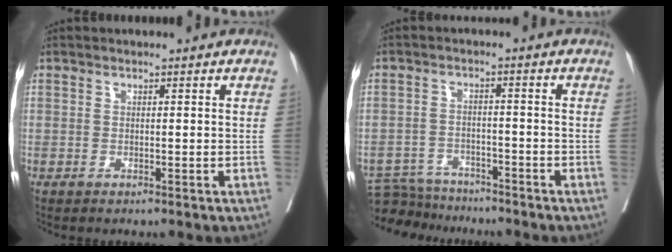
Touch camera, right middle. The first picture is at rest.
{"total": 6.9, "force": [-6.7, 1.5, 0.0], "torque": [-0.002, 0.000, -0.117]}